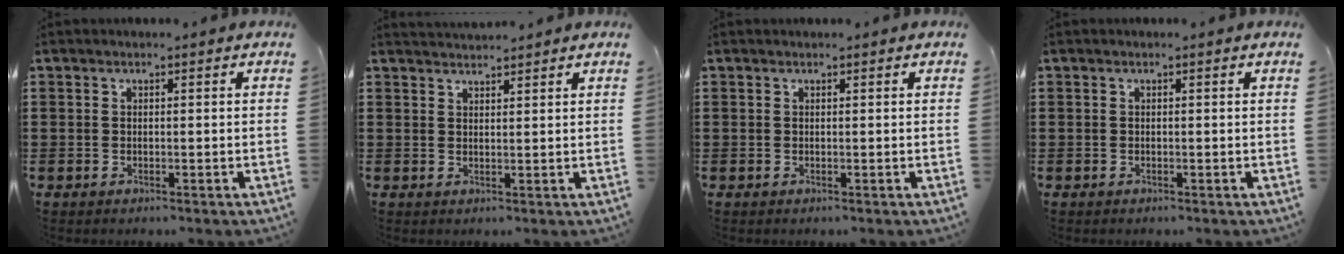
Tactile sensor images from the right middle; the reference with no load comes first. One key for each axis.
{"total": 1.8, "fx": 1.8, "fy": 0.0, "fz": -0.2, "tx": -0.002, "ty": 0.002, "tz": 0.036}
{"total": 0.0}
{"total": 0.0}